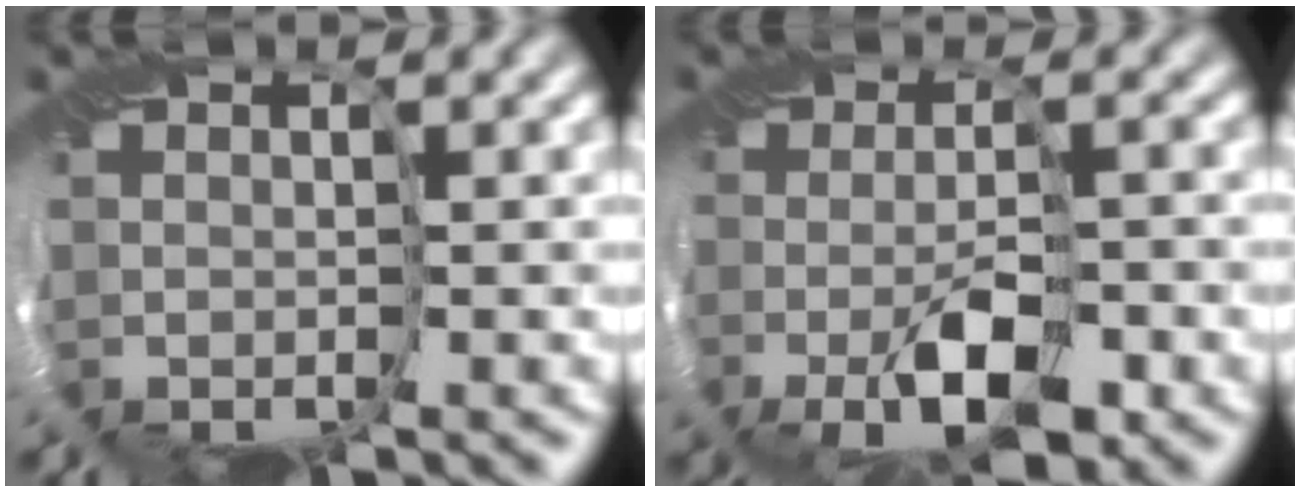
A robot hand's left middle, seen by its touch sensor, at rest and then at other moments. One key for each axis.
{"total": 3.6, "fx": -1.9, "fy": 0.5, "fz": 3.0, "tx": -0.053, "ty": -0.006, "tz": -0.030}